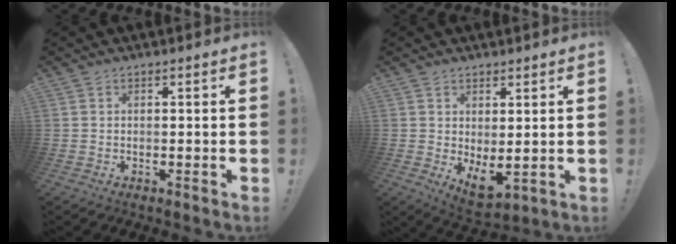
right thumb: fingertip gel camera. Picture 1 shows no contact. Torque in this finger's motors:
{"motor_torque": [0.41, 0.91, 0.20, -0.13, 0.04]}